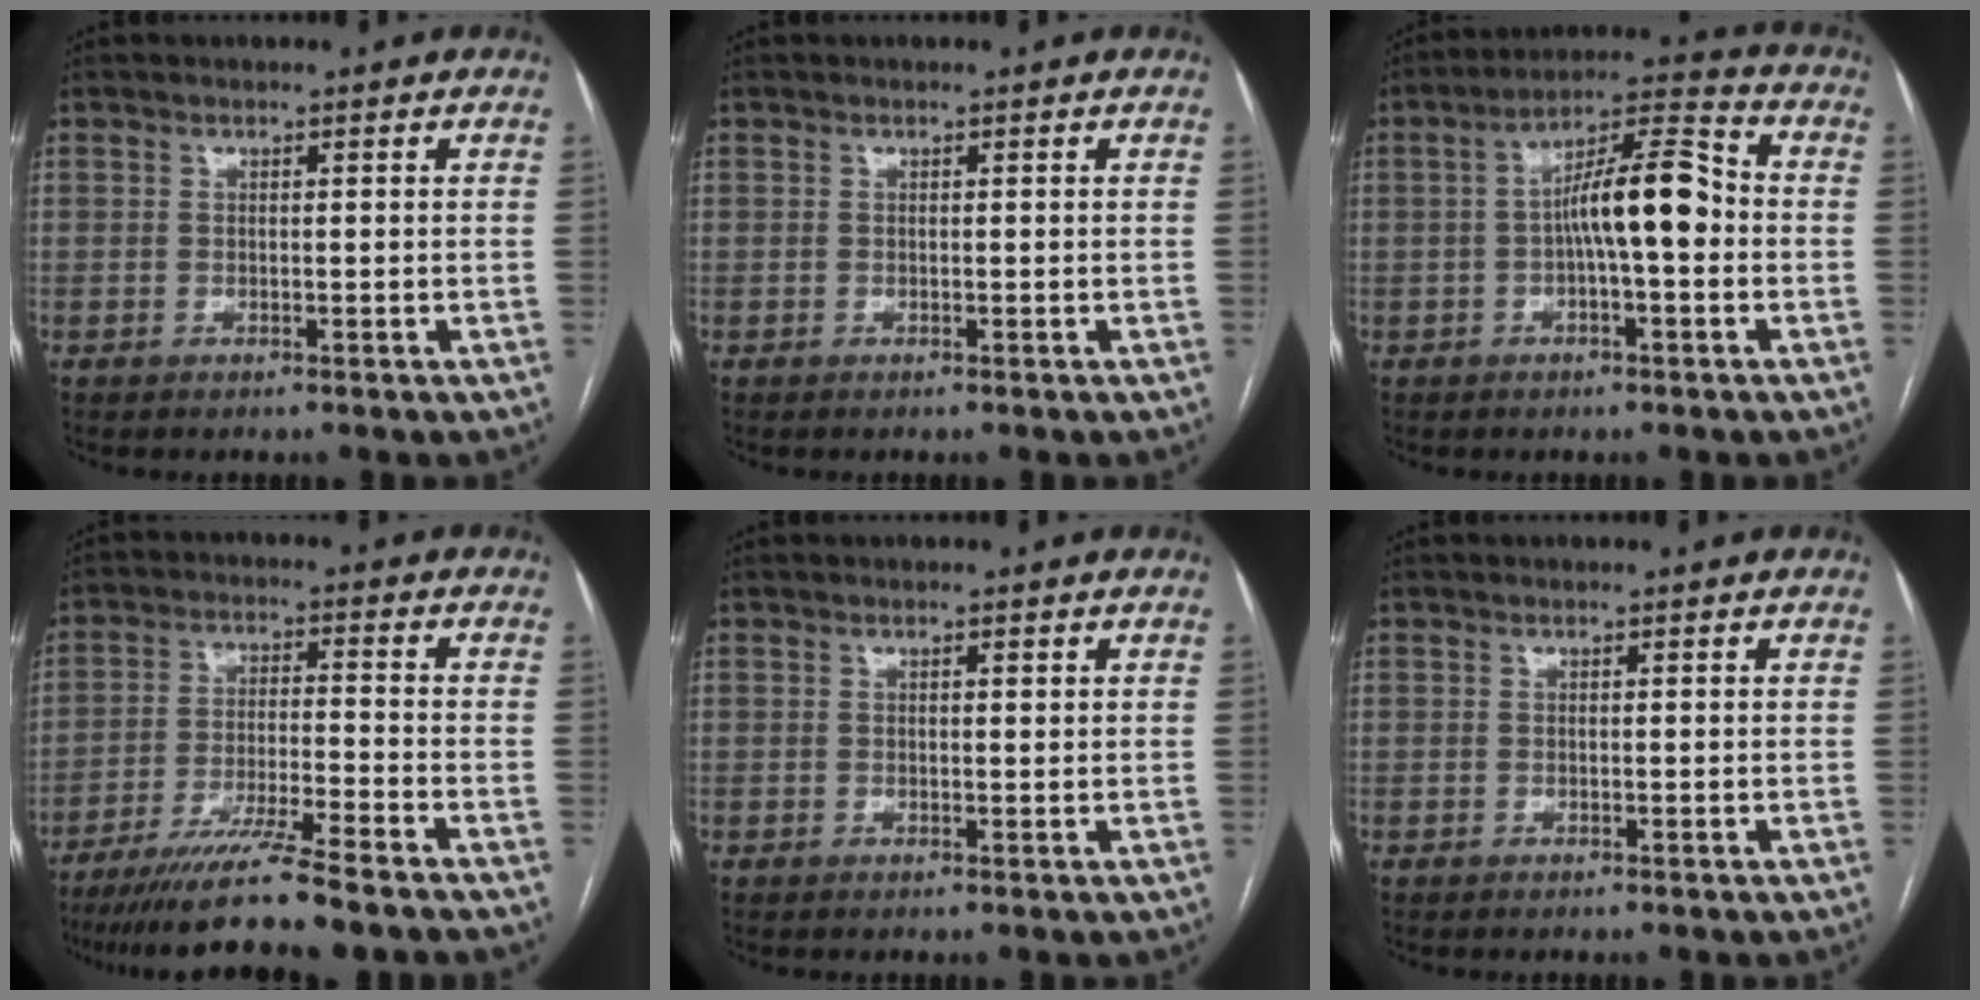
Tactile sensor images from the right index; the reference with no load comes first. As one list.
[{"total": 0.0}, {"total": 10.6, "force": [-0.8, 2.2, 10.3], "torque": [-0.176, 0.032, -0.017]}, {"total": 12.4, "force": [-10.2, -1.2, 6.9], "torque": [-0.103, -0.031, -0.168]}, {"total": 0.7, "force": [0.3, 0.1, 0.6], "torque": [-0.012, 0.000, 0.005]}, {"total": 0.0}]